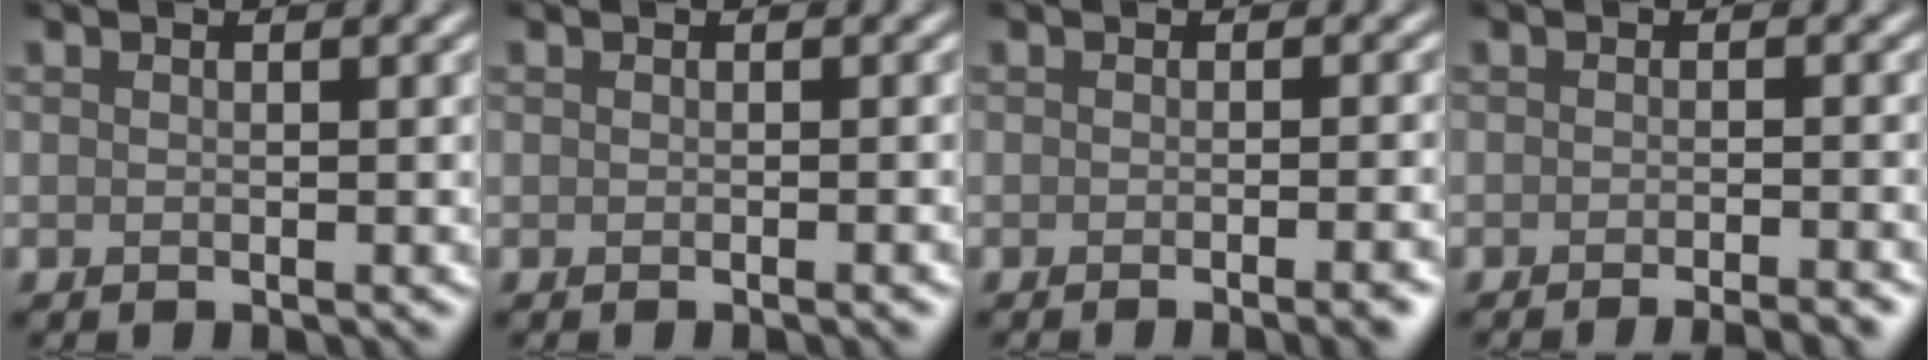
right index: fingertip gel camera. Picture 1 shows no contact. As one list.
[{"total": 0.8, "force": [-0.4, 0.1, 0.8], "torque": [-0.006, -0.001, -0.005]}, {"total": 3.8, "force": [-1.8, 1.2, 3.2], "torque": [-0.010, 0.009, -0.022]}, {"total": 4.0, "force": [-3.0, 0.9, 2.4], "torque": [-0.016, 0.008, -0.037]}]